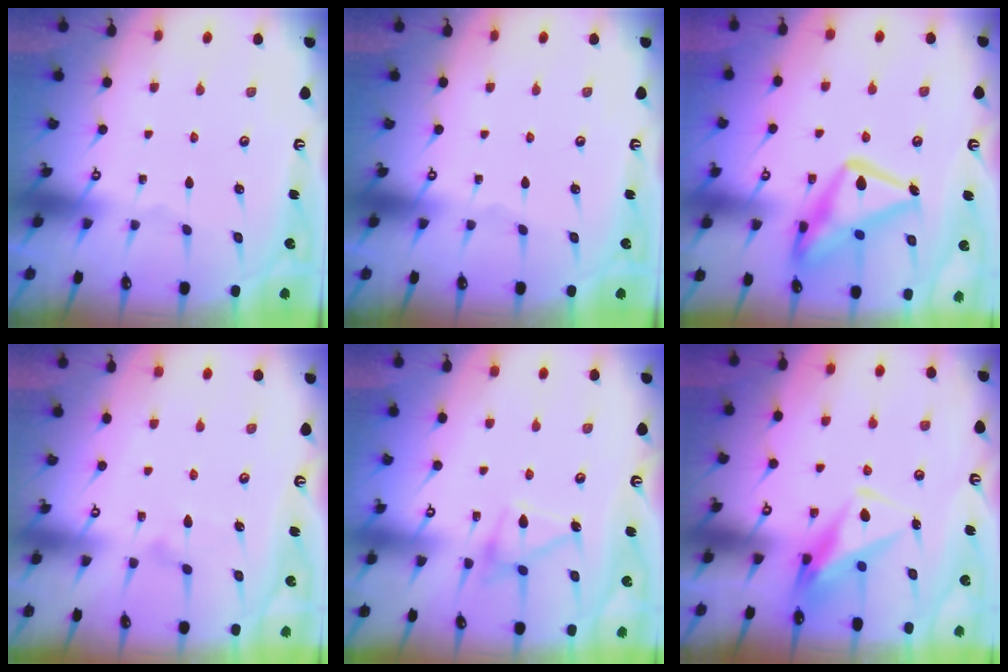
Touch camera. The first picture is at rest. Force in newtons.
{"total": 0.0}
{"total": 19.9, "press": 19.8, "slide": 1.6}
{"total": 9.0, "press": 9.0, "slide": 0.6}
{"total": 12.8, "press": 12.8, "slide": 1.0}
{"total": 7.8, "press": 7.6, "slide": 1.4}